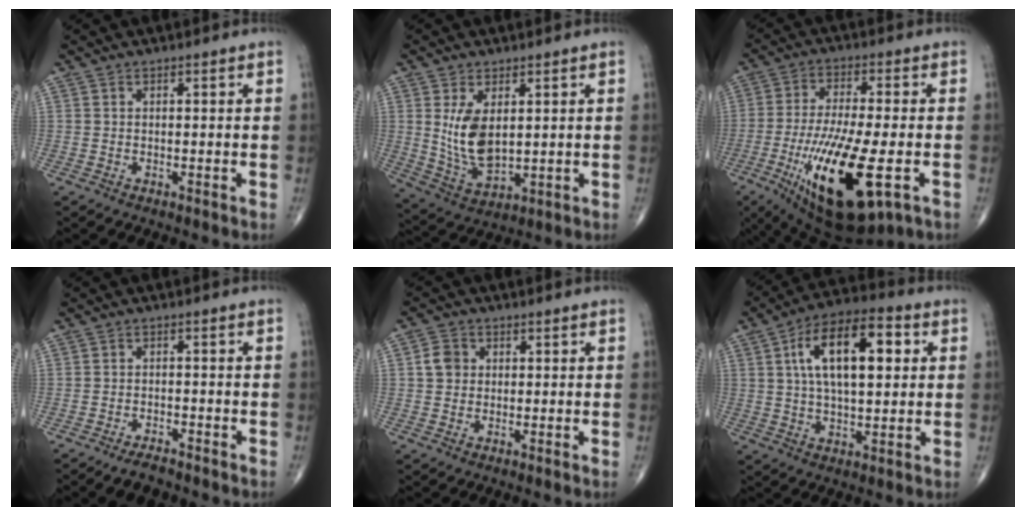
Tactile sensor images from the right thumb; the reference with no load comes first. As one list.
[{"total": 9.3, "force": [1.9, 5.1, 7.5], "torque": [-0.135, -0.020, 0.054]}, {"total": 21.0, "force": [-6.4, 6.7, 18.9], "torque": [-0.369, -0.025, -0.091]}, {"total": 3.3, "force": [-2.8, 1.1, 1.5], "torque": [-0.028, 0.010, -0.045]}, {"total": 3.8, "force": [0.5, 3.3, 1.7], "torque": [-0.022, 0.005, 0.004]}, {"total": 16.6, "force": [4.0, 7.7, 14.2], "torque": [-0.223, 0.013, 0.062]}]